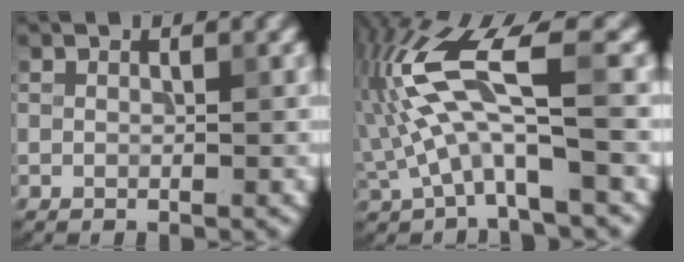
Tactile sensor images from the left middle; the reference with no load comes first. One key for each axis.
{"total": 8.3, "fx": -0.1, "fy": 2.3, "fz": 8.0, "tx": -0.171, "ty": 0.020, "tz": -0.004}